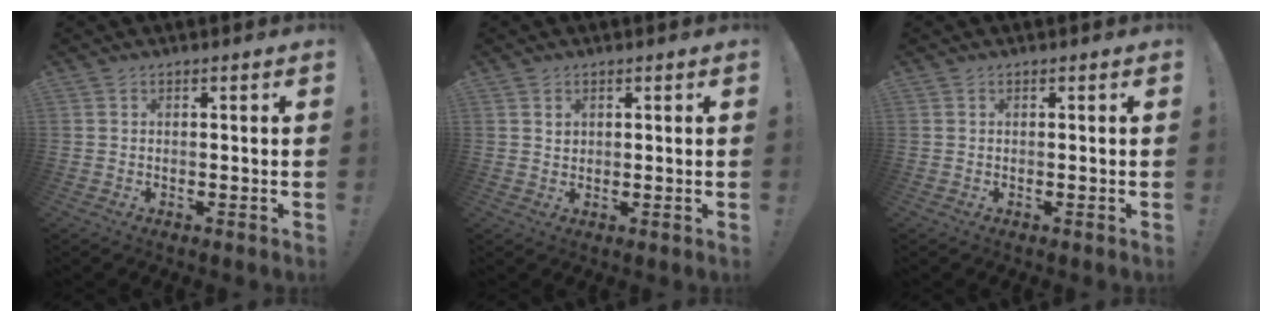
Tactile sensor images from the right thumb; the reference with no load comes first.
{"total": 1.5, "force": [0.8, 1.2, 0.4], "torque": [-0.002, -0.002, 0.014]}
{"total": 0.0}